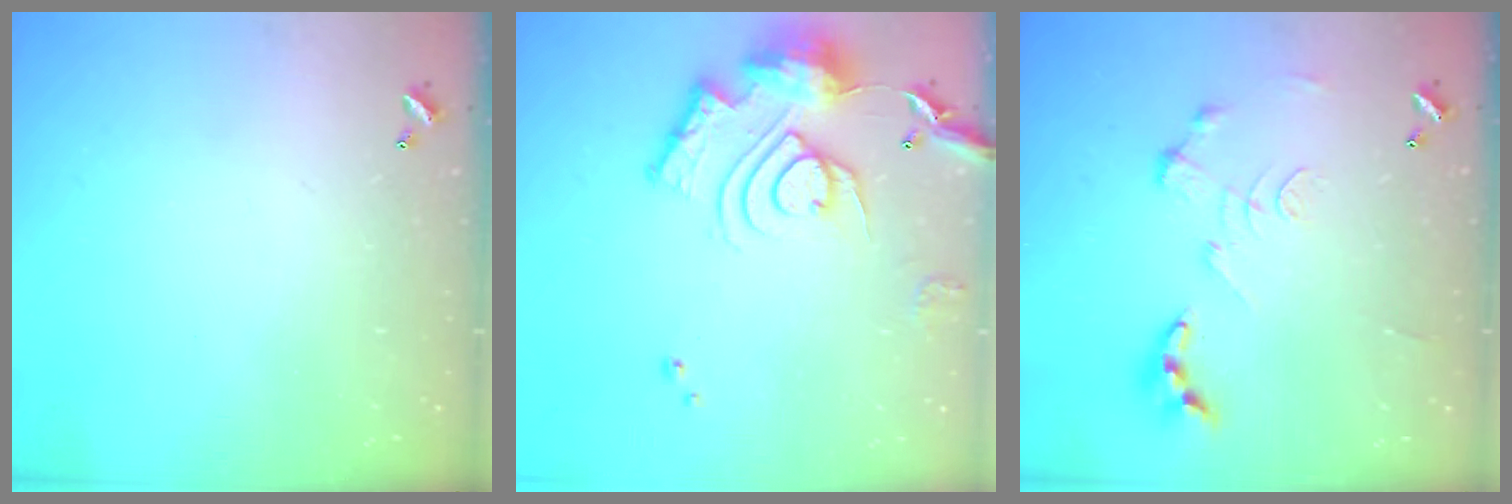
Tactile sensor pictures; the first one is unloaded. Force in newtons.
{"total": 15.8, "press": 15.8, "slide": 1.0}
{"total": 0.0}